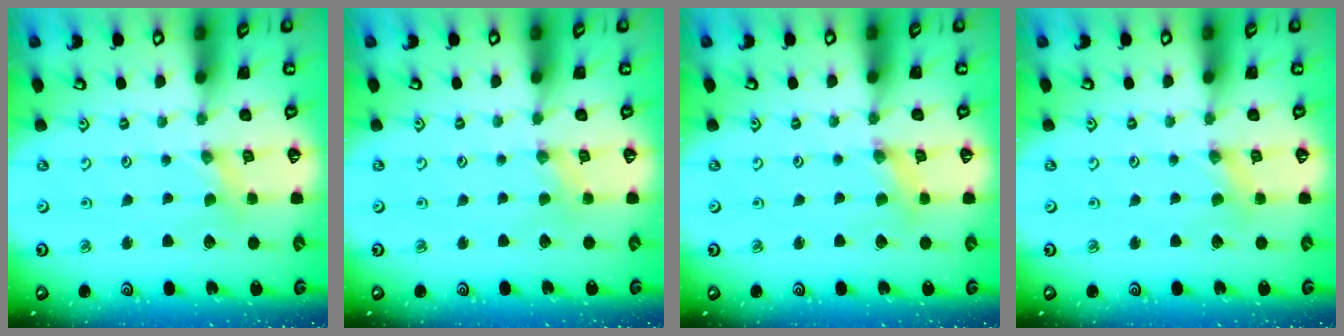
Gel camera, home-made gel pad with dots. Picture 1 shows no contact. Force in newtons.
{"total": 1.3, "press": 1.3, "slide": 0.2}
{"total": 1.8, "press": 1.8, "slide": 0.2}
{"total": 1.3, "press": 1.2, "slide": 0.3}